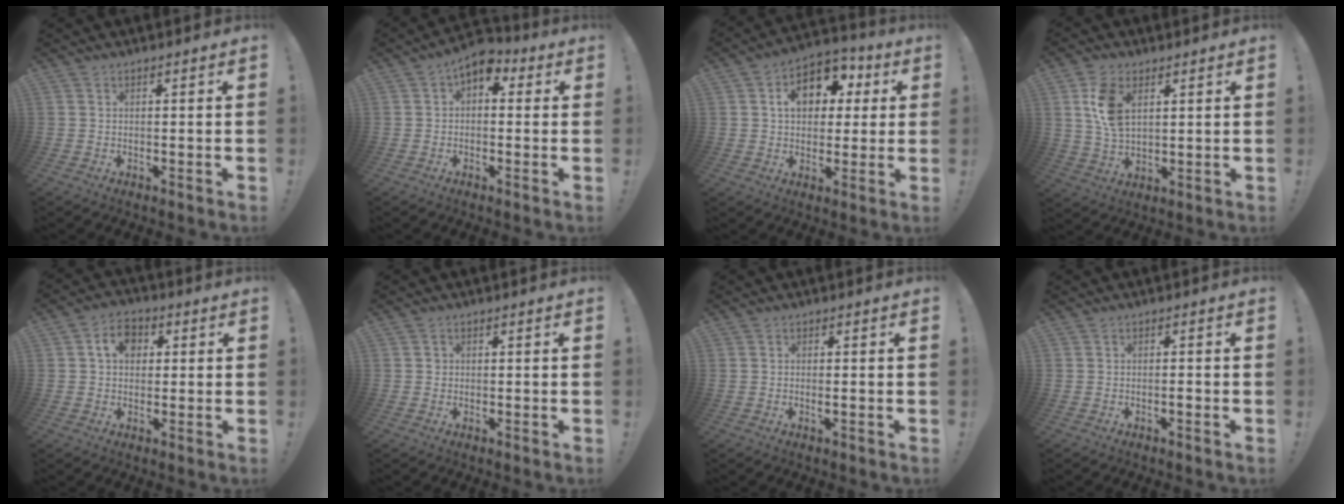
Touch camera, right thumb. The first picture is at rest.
{"total": 5.5, "force": [1.8, 3.5, 3.9], "torque": [-0.054, -0.005, 0.034]}
{"total": 12.7, "force": [3.7, 9.4, 7.7], "torque": [-0.107, -0.006, 0.069]}
{"total": 9.5, "force": [3.7, 5.9, 6.4], "torque": [-0.128, -0.006, 0.069]}
{"total": 7.4, "force": [2.0, 5.6, 4.5], "torque": [-0.071, 0.008, 0.035]}
{"total": 1.4, "force": [-0.1, 1.3, 0.4], "torque": [-0.005, 0.003, -0.003]}
{"total": 1.0, "force": [-0.1, -0.1, 1.0], "torque": [-0.009, -0.006, -0.003]}
{"total": 1.0, "force": [-0.7, 0.0, 0.7], "torque": [-0.010, -0.001, -0.011]}